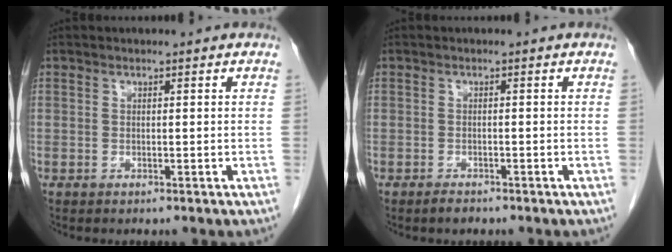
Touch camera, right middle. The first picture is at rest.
{"total": 1.3, "force": [-1.1, 0.5, 0.5], "torque": [-0.014, -0.002, -0.015]}